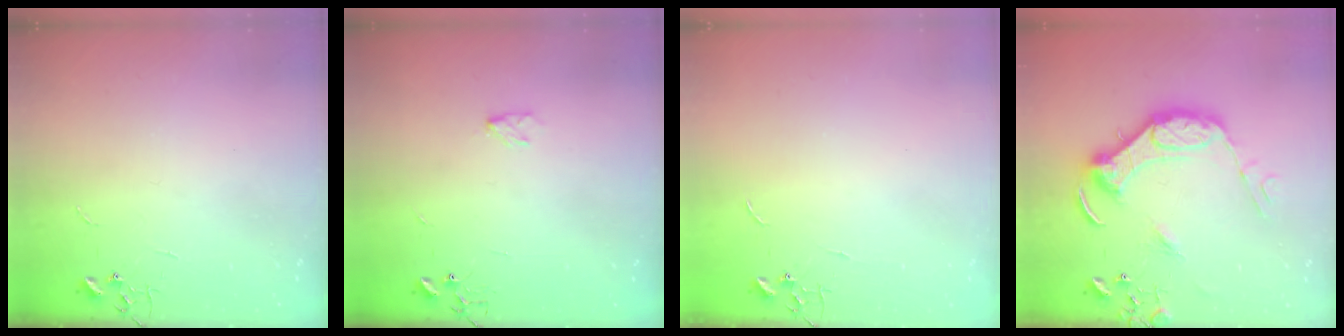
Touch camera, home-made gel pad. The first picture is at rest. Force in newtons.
{"total": 3.9, "press": 3.9, "slide": 0.7}
{"total": 0.0}
{"total": 18.1, "press": 18.0, "slide": 1.8}